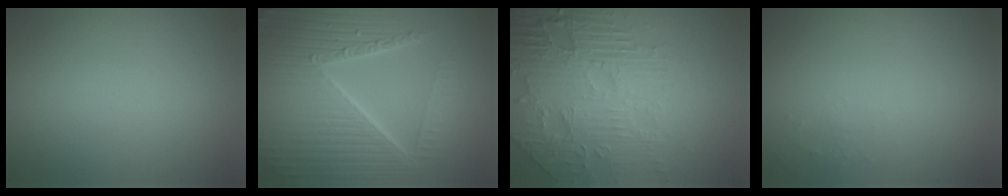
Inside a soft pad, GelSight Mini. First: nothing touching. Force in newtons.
{"total": 10.5, "press": 6.5, "slide": 8.2}
{"total": 8.3, "press": 6.2, "slide": 5.5}
{"total": 0.8, "press": 0.8, "slide": 0.3}